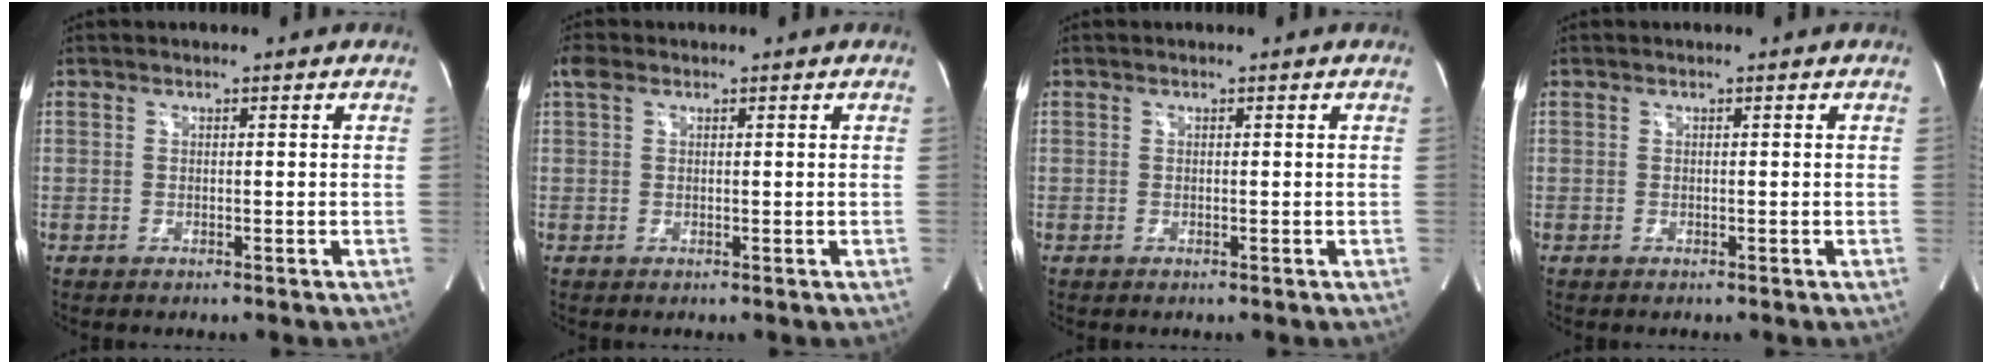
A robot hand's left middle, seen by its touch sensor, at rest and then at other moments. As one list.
[{"total": 1.8, "force": [1.1, 1.0, 1.1], "torque": [-0.029, 0.025, 0.025]}, {"total": 0.0}, {"total": 0.0}]